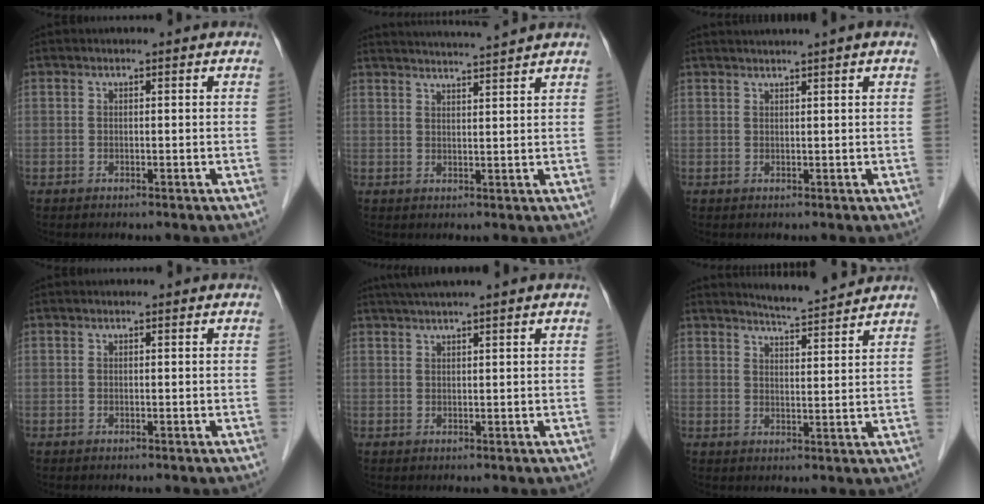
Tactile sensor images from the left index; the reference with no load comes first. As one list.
[{"total": 8.9, "force": [8.3, -1.4, 3.0], "torque": [-0.050, 0.014, 0.117]}, {"total": 4.2, "force": [3.4, -1.1, 2.3], "torque": [-0.030, 0.025, 0.056]}, {"total": 0.0}, {"total": 4.7, "force": [3.7, -1.0, 2.7], "torque": [-0.044, 0.027, 0.068]}, {"total": 6.1, "force": [5.9, -0.9, 1.2], "torque": [-0.034, -0.004, 0.088]}]